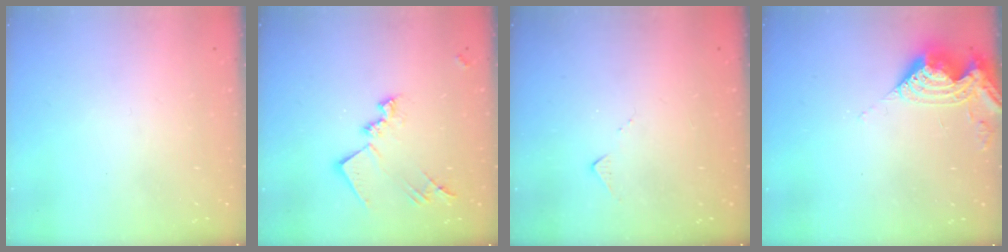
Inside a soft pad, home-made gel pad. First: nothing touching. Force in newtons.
{"total": 14.2, "press": 14.2, "slide": 0.5}
{"total": 5.4, "press": 5.3, "slide": 0.7}
{"total": 9.6, "press": 9.5, "slide": 1.4}